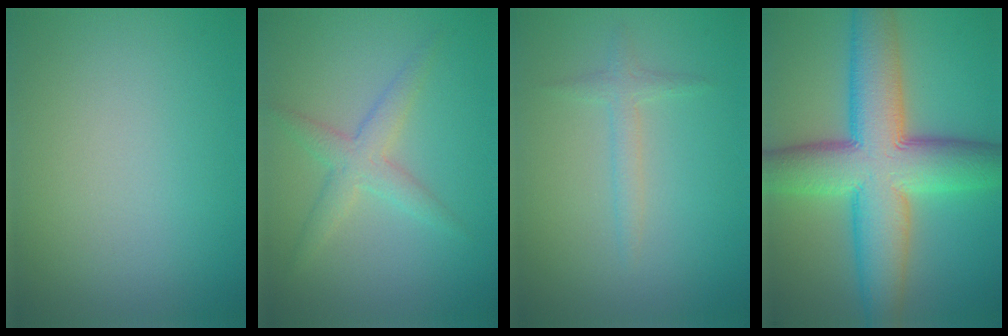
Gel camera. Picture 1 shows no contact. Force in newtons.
{"total": 2.8, "press": 2.8, "slide": 0.0}
{"total": 1.5, "press": 1.5, "slide": 0.1}
{"total": 11.8, "press": 11.8, "slide": 0.3}